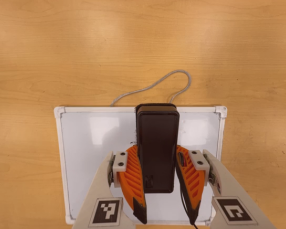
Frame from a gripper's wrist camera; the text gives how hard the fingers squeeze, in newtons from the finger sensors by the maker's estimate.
{"total": 10.1, "left": 8.3, "right": 11.8}